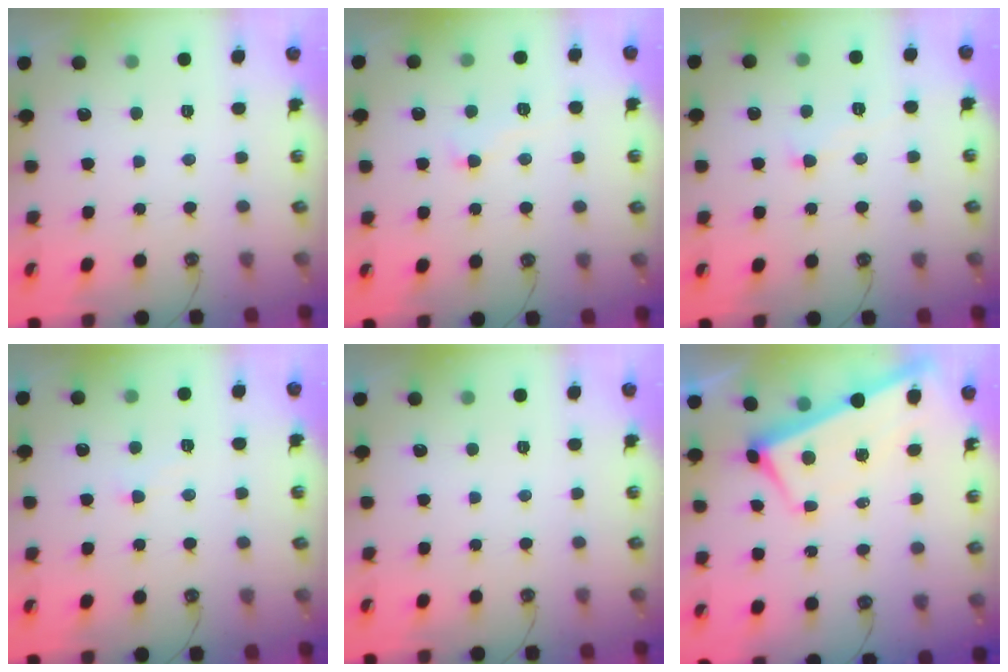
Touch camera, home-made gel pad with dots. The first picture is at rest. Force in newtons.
{"total": 1.0, "press": 0.4, "slide": 0.9}
{"total": 0.0}
{"total": 2.2, "press": 2.1, "slide": 0.6}
{"total": 0.0}
{"total": 1.6, "press": 1.2, "slide": 1.0}